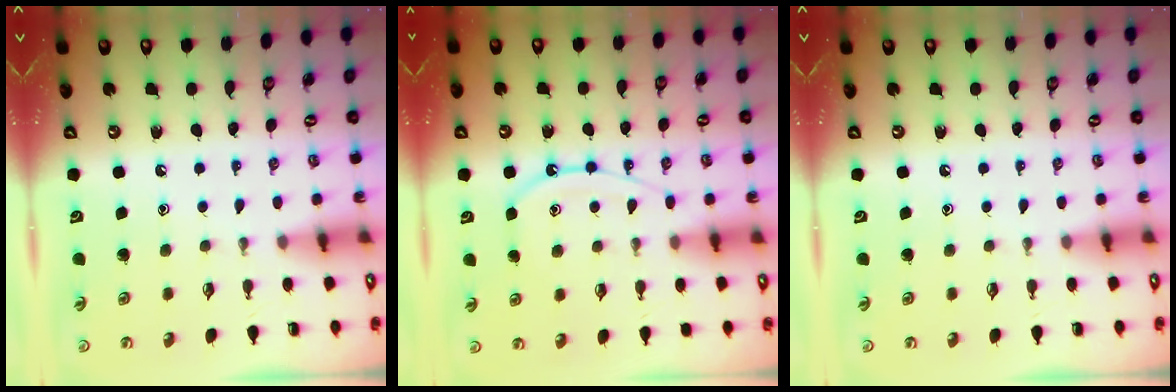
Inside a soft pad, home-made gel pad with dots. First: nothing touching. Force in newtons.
{"total": 10.6, "press": 10.5, "slide": 1.1}
{"total": 0.0}